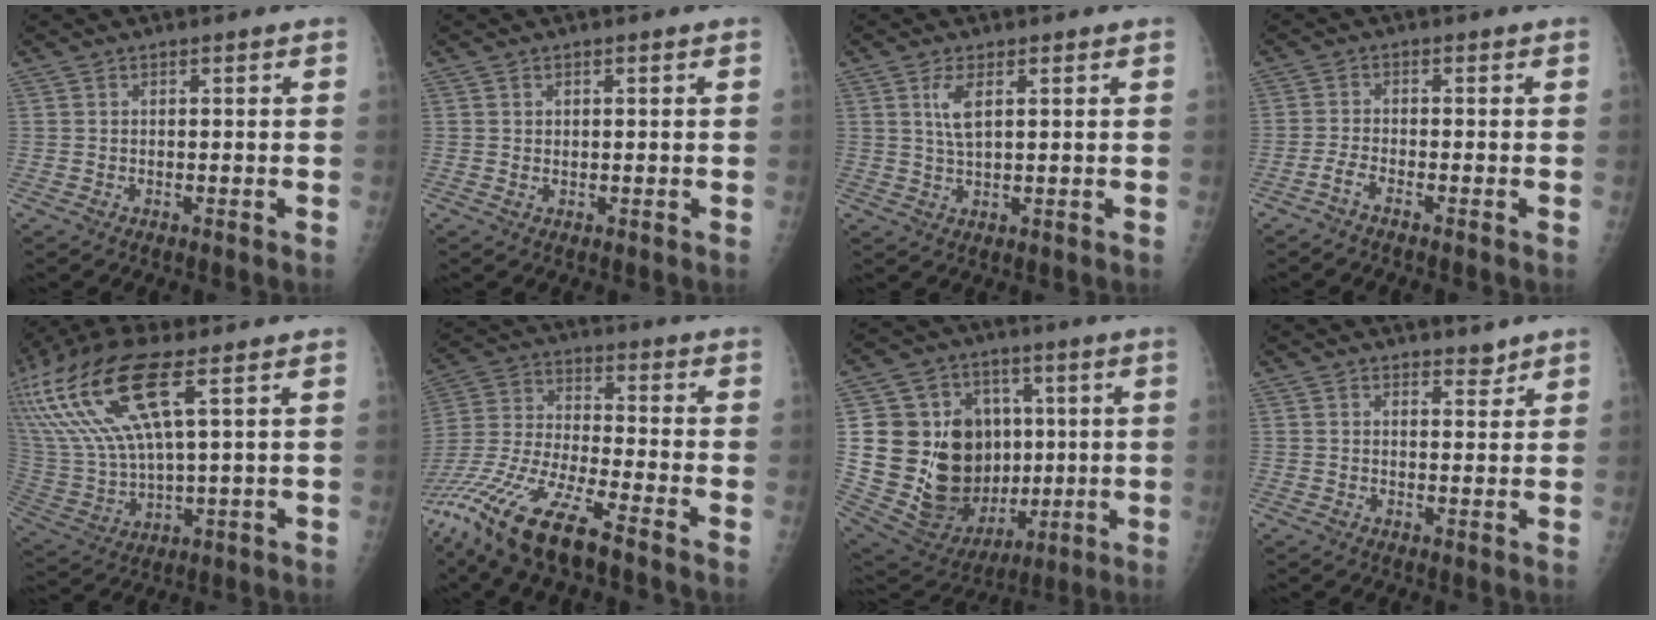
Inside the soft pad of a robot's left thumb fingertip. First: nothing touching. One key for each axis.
{"total": 0.6, "fx": 0.2, "fy": 0.5, "fz": 0.3, "tx": -0.003, "ty": -0.001, "tz": 0.004}
{"total": 3.9, "fx": 1.5, "fy": 1.3, "fz": 3.4, "tx": -0.071, "ty": -0.007, "tz": 0.032}
{"total": 2.1, "fx": -1.6, "fy": 0.2, "fz": 1.3, "tx": -0.038, "ty": 0.005, "tz": -0.039}
{"total": 21.6, "fx": 9.3, "fy": 6.9, "fz": 18.2, "tx": -0.423, "ty": -0.007, "tz": 0.189}
{"total": 18.4, "fx": -12.6, "fy": 3.3, "fz": 12.9, "tx": -0.308, "ty": 0.000, "tz": -0.247}
{"total": 25.5, "fx": 1.5, "fy": 19.5, "fz": 16.2, "tx": -0.265, "ty": 0.012, "tz": 0.056}
{"total": 2.3, "fx": 2.0, "fy": 0.9, "fz": 0.6, "tx": 0.005, "ty": -0.016, "tz": 0.028}